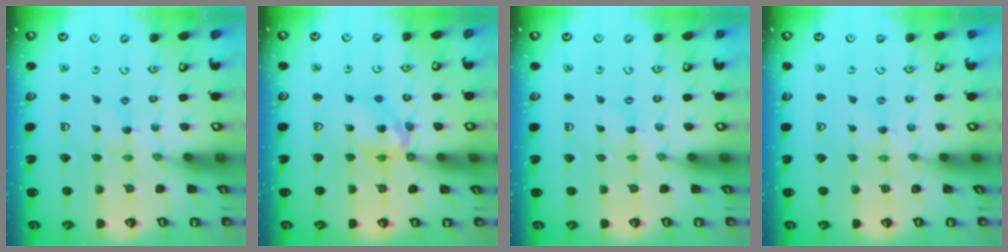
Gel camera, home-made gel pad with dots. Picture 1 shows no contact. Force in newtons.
{"total": 10.9, "press": 10.8, "slide": 1.2}
{"total": 0.0}
{"total": 0.0}